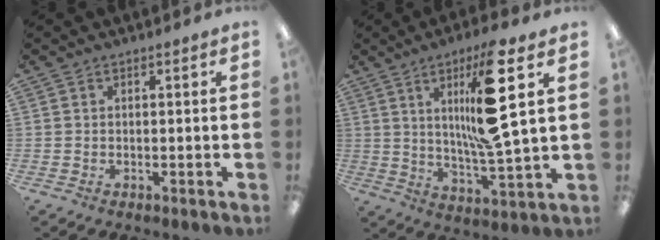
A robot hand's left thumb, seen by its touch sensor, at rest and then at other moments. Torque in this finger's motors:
{"motor_torque": [2.02, 2.27, 2.13, -0.64, 0.18]}